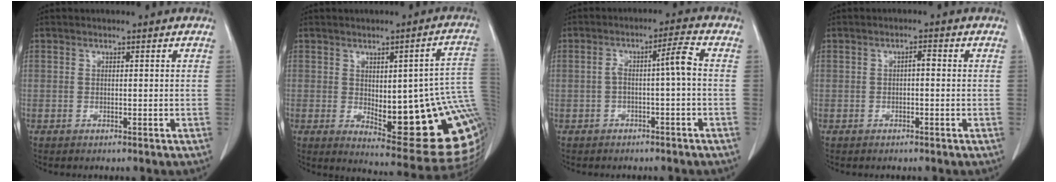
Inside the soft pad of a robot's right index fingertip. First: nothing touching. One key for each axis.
{"total": 22.3, "fx": -1.3, "fy": 5.9, "fz": 21.5, "tx": -0.192, "ty": 0.006, "tz": 0.004}
{"total": 4.3, "fx": -0.5, "fy": 0.0, "fz": 4.3, "tx": -0.073, "ty": 0.021, "tz": -0.007}
{"total": 1.3, "fx": 0.0, "fy": 0.5, "fz": 1.3, "tx": -0.018, "ty": 0.005, "tz": -0.001}